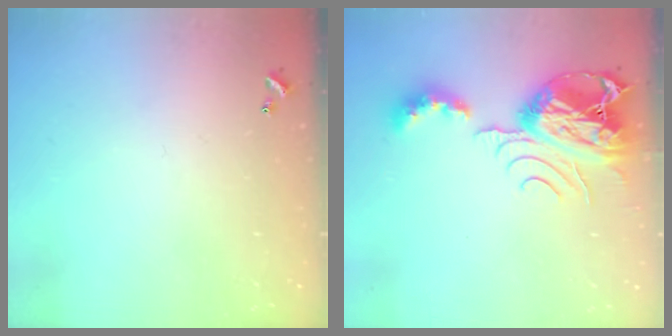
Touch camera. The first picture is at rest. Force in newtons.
{"total": 10.6, "press": 10.5, "slide": 1.3}